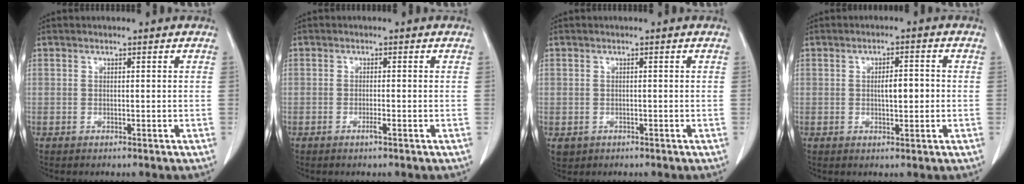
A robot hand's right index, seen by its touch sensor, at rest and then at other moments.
{"total": 1.2, "force": [-0.7, -0.1, 1.0], "torque": [-0.022, -0.001, -0.012]}
{"total": 2.0, "force": [-0.5, 1.9, 0.4], "torque": [-0.005, 0.002, 0.001]}
{"total": 5.0, "force": [-0.4, 1.1, 4.8], "torque": [-0.085, 0.006, -0.004]}